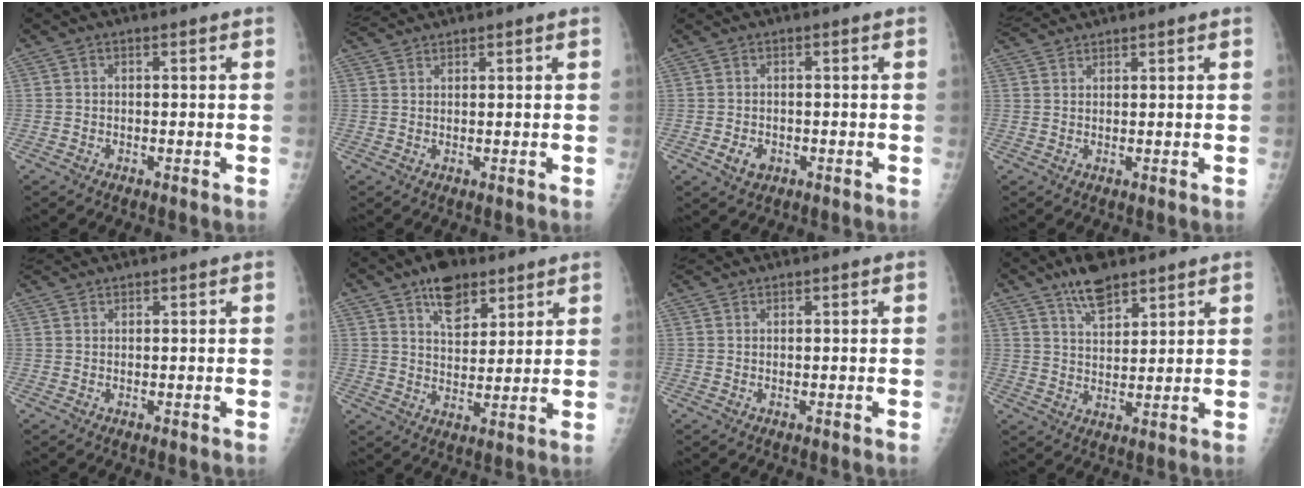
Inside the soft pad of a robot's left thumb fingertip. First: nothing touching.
{"total": 3.7, "force": [3.6, 0.1, 0.7], "torque": [-0.019, 0.015, 0.075]}
{"total": 2.3, "force": [-0.6, 1.9, 1.2], "torque": [-0.012, 0.000, -0.002]}
{"total": 4.3, "force": [4.2, 0.4, 0.9], "torque": [-0.023, 0.014, 0.088]}
{"total": 2.5, "force": [2.5, 0.1, 0.4], "torque": [-0.012, 0.016, 0.053]}
{"total": 9.5, "force": [6.1, 5.1, 5.2], "torque": [-0.057, -0.032, 0.101]}
{"total": 2.1, "force": [2.1, 0.2, 0.3], "torque": [-0.007, 0.016, 0.043]}
{"total": 7.5, "force": [5.6, 2.9, 4.0], "torque": [-0.050, -0.032, 0.101]}